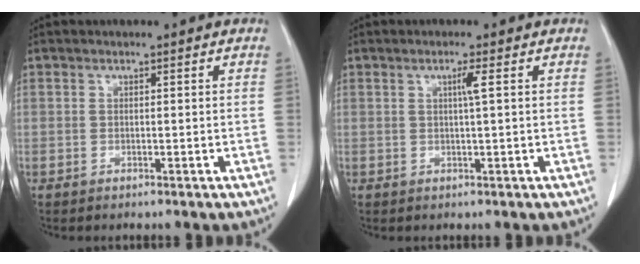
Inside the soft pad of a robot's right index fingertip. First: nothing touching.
{"total": 1.8, "force": [0.4, -0.5, 1.7], "torque": [-0.031, -0.001, 0.008]}